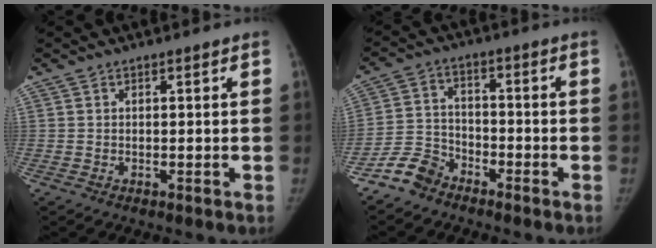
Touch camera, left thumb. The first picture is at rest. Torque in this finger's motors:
{"motor_torque": [-0.99, 0.66, -0.42, 0.44, 0.00]}